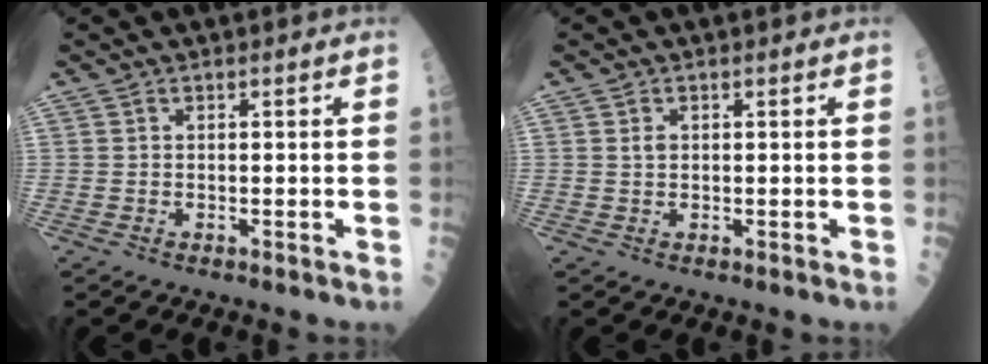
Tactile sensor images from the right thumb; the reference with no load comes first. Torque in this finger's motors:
{"motor_torque": [0.41, 0.36, 0.20, 0.00, 0.02]}